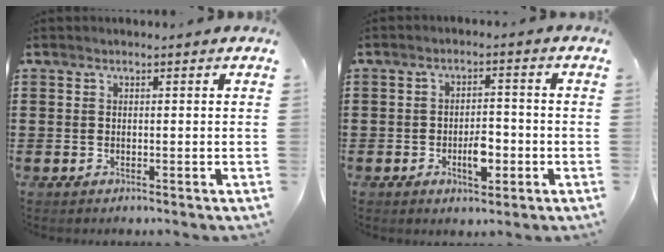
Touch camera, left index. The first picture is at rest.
{"total": 4.7, "force": [-1.6, 2.2, 3.9], "torque": [-0.059, 0.004, -0.029]}